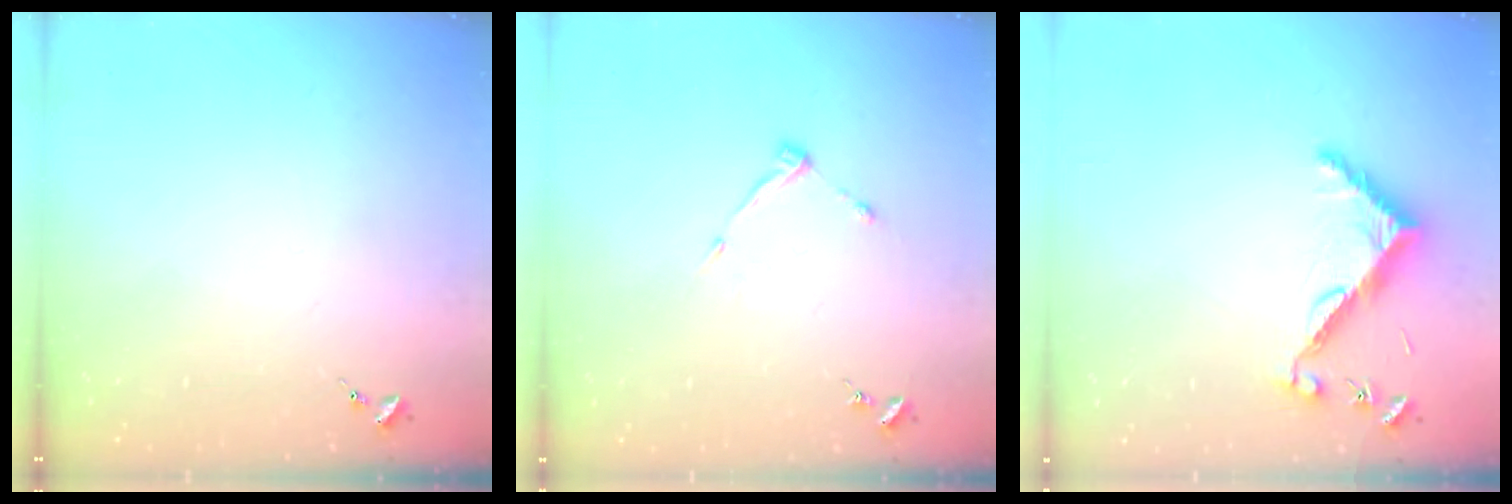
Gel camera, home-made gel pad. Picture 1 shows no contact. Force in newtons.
{"total": 5.5, "press": 5.5, "slide": 0.7}
{"total": 8.0, "press": 7.9, "slide": 0.4}